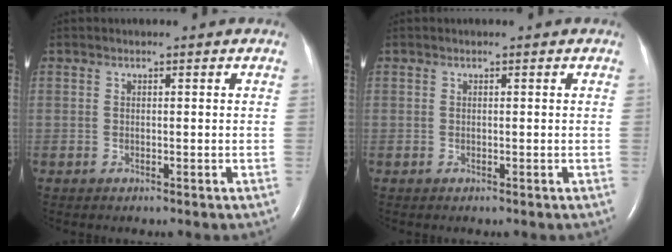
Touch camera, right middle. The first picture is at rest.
{"total": 0.0}